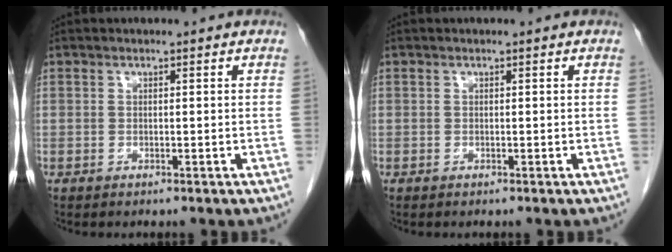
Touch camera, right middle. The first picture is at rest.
{"total": 0.0}